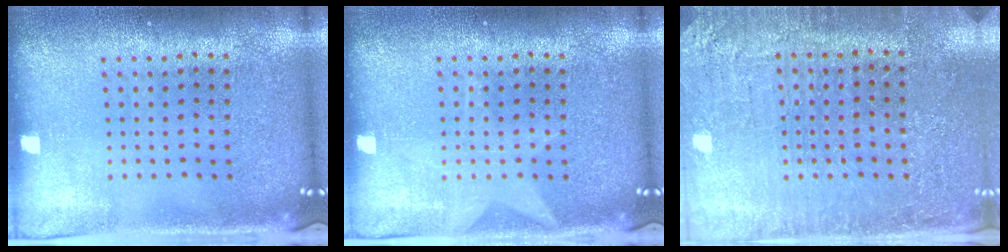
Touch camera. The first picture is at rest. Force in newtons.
{"total": 1.0, "press": 1.0, "slide": 0.1}
{"total": 2.9, "press": 2.9, "slide": 0.4}